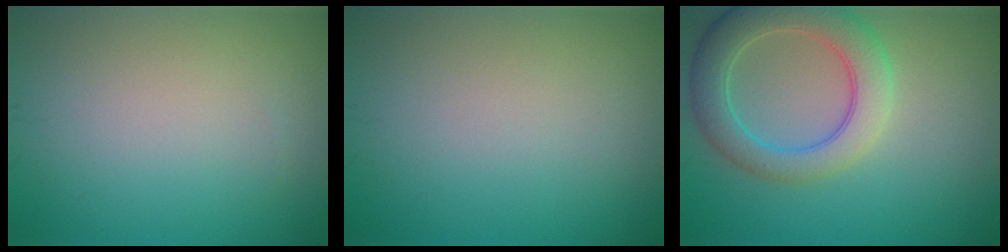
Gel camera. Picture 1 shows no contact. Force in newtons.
{"total": 0.0}
{"total": 6.1, "press": 6.0, "slide": 0.6}